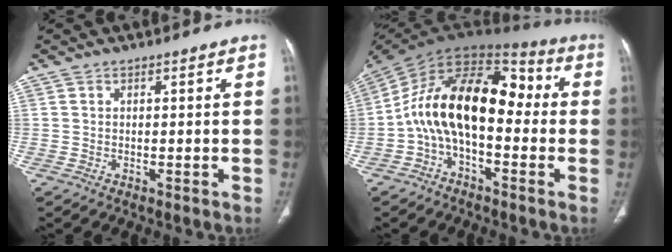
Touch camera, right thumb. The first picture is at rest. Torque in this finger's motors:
{"motor_torque": [-0.06, 1.06, 2.09, -0.68, 0.43]}